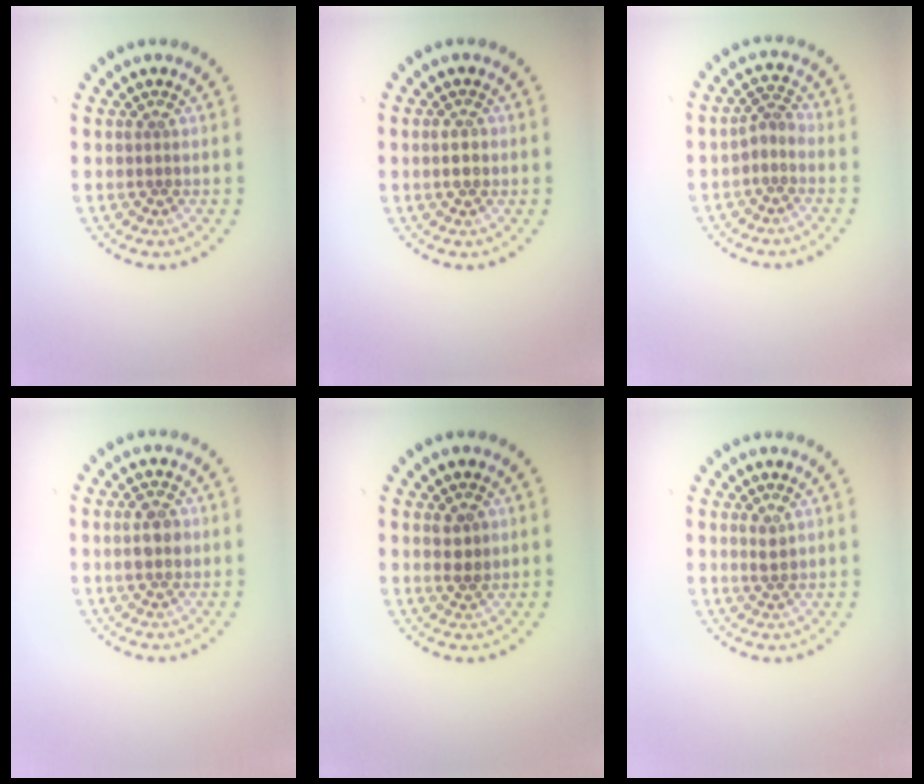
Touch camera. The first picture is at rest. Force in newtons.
{"total": 1.4, "press": 1.4, "slide": 0.2}
{"total": 1.6, "press": 1.2, "slide": 1.1}
{"total": 2.7, "press": 2.7, "slide": 0.1}
{"total": 1.8, "press": 1.7, "slide": 0.4}
{"total": 1.1, "press": 1.0, "slide": 0.3}